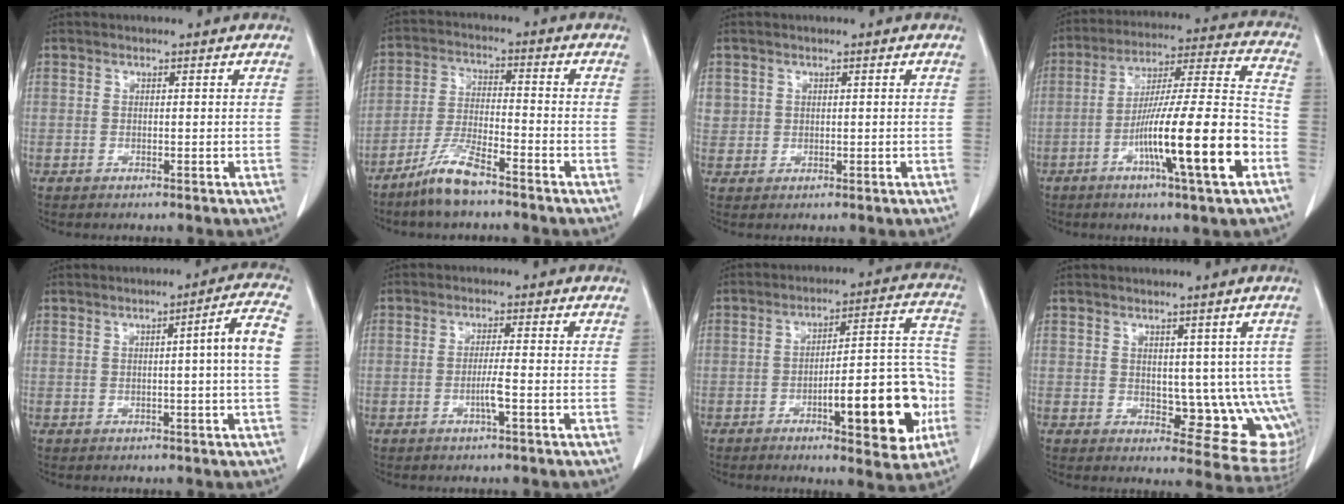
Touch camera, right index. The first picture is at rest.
{"total": 7.5, "force": [-5.7, 1.0, 4.7], "torque": [-0.100, -0.012, -0.112]}
{"total": 2.2, "force": [0.8, 2.1, 0.2], "torque": [0.011, 0.007, 0.015]}
{"total": 18.4, "force": [-6.9, 0.3, 17.0], "torque": [-0.277, -0.004, -0.112]}
{"total": 5.9, "force": [0.2, -1.1, 5.8], "torque": [-0.078, 0.003, 0.004]}
{"total": 2.6, "force": [-0.9, -0.3, 2.4], "torque": [-0.045, -0.002, -0.017]}
{"total": 16.3, "force": [-5.2, 4.1, 14.9], "torque": [-0.189, 0.028, -0.066]}
{"total": 10.1, "force": [1.0, 5.4, 8.5], "torque": [-0.080, -0.004, 0.026]}